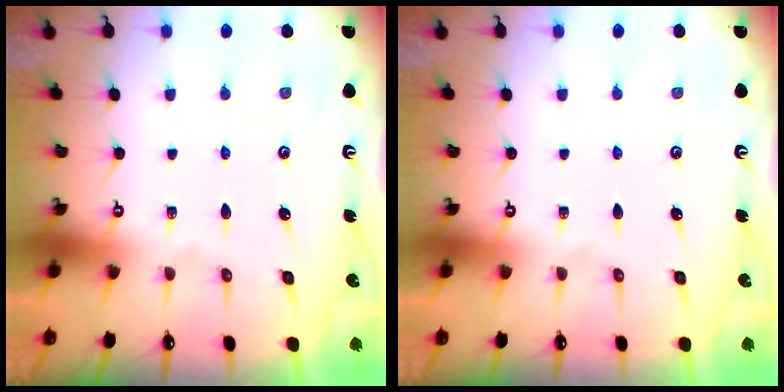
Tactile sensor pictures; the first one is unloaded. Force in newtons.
{"total": 0.0}